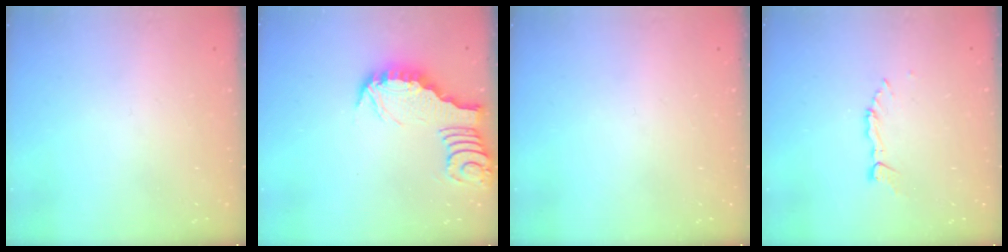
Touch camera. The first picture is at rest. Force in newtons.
{"total": 3.2, "press": 3.2, "slide": 0.4}
{"total": 0.0}
{"total": 4.9, "press": 4.9, "slide": 0.2}